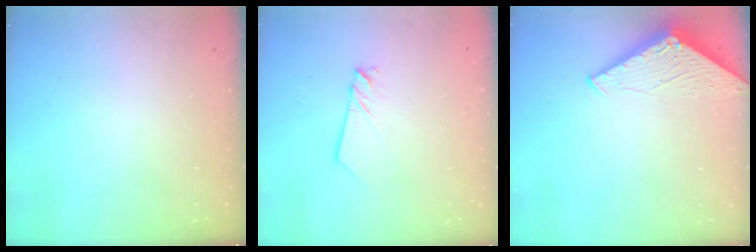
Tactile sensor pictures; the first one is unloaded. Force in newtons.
{"total": 2.2, "press": 2.2, "slide": 0.0}
{"total": 2.9, "press": 2.9, "slide": 0.2}